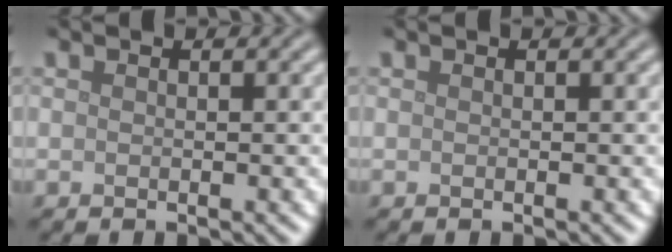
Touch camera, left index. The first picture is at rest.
{"total": 0.0}